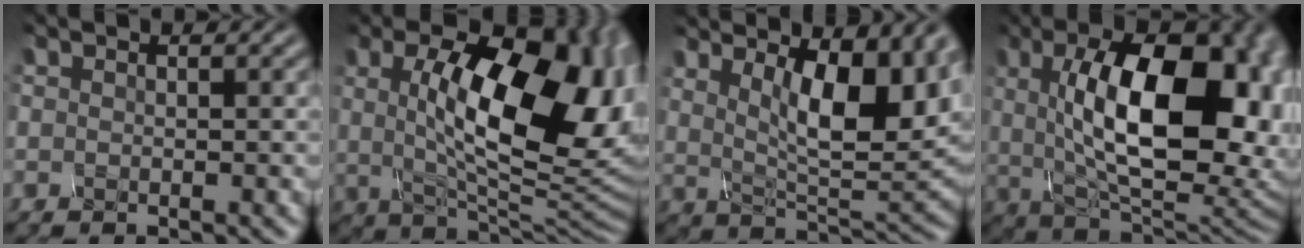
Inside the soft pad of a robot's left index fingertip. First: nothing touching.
{"total": 14.6, "force": [1.8, 6.6, 13.0], "torque": [-0.190, -0.001, 0.026]}
{"total": 10.2, "force": [3.1, 3.7, 8.9], "torque": [-0.132, -0.003, 0.053]}
{"total": 15.6, "force": [2.0, 7.5, 13.6], "torque": [-0.180, 0.006, 0.023]}